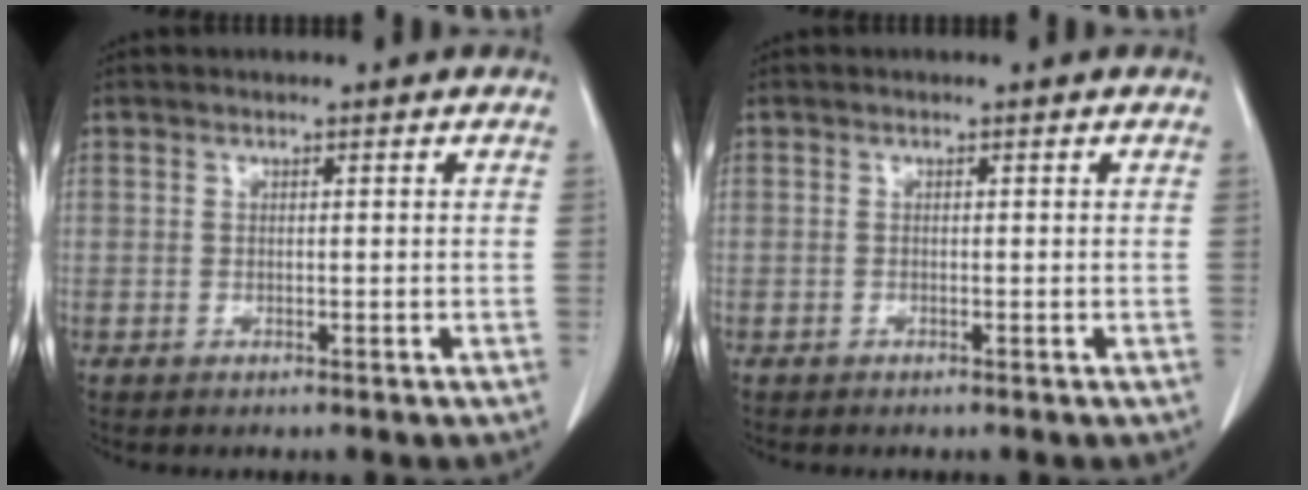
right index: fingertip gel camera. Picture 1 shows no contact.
{"total": 0.0}